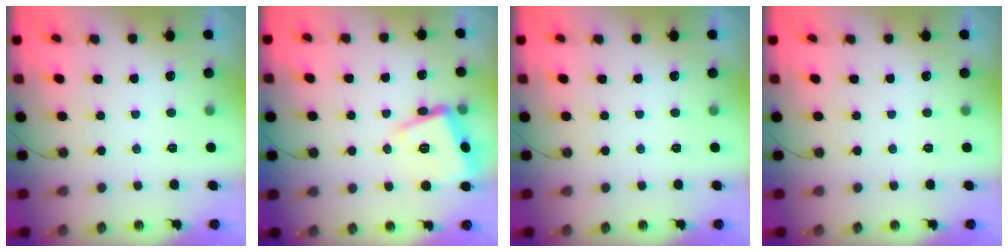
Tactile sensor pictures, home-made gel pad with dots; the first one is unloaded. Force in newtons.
{"total": 15.0, "press": 15.0, "slide": 0.7}
{"total": 0.0}
{"total": 0.0}